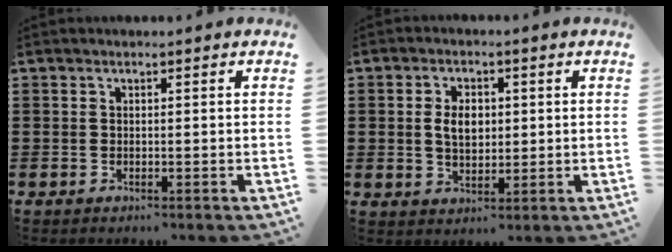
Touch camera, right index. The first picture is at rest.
{"total": 4.4, "force": [0.4, 2.9, 3.3], "torque": [-0.062, 0.009, 0.004]}